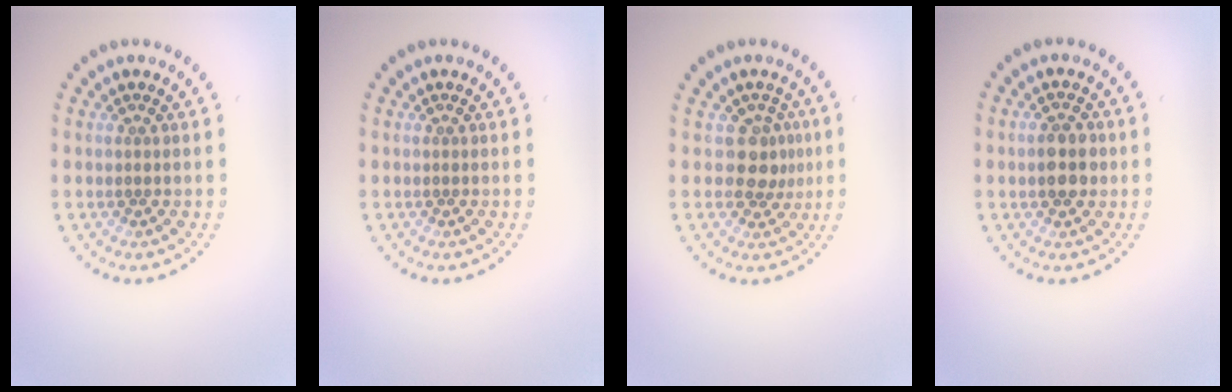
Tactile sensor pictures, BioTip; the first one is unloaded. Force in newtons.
{"total": 0.0}
{"total": 2.7, "press": 2.3, "slide": 1.4}
{"total": 2.8, "press": 2.8, "slide": 0.1}